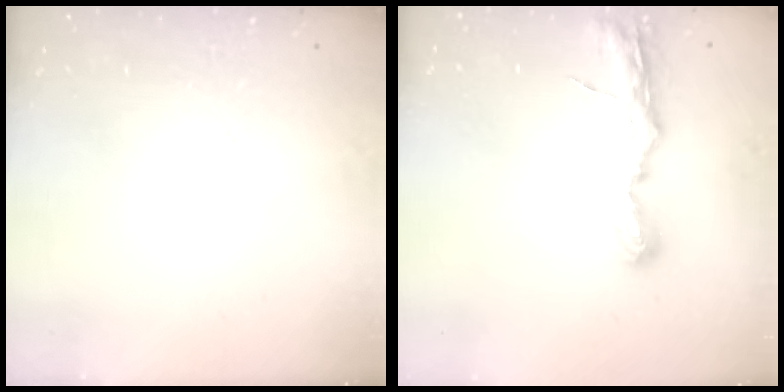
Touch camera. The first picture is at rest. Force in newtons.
{"total": 7.5, "press": 7.5, "slide": 0.4}